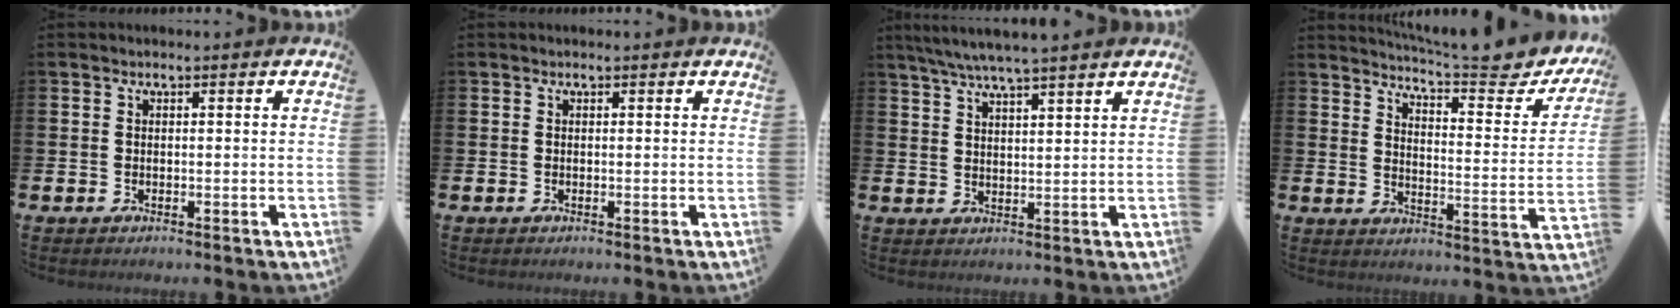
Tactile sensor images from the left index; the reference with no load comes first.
{"total": 0.0}
{"total": 5.2, "force": [4.8, -0.3, 1.8], "torque": [-0.056, -0.014, 0.088]}
{"total": 6.5, "force": [6.0, 0.4, 2.3], "torque": [-0.052, -0.053, 0.095]}